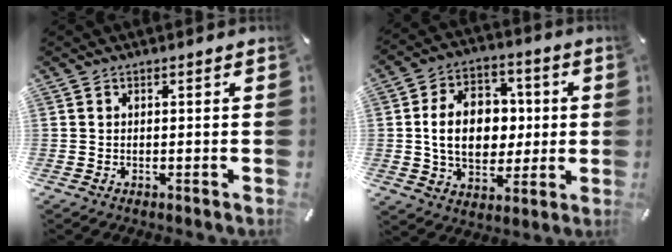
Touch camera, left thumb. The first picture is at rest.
{"total": 15.4, "force": [0.5, 11.9, 9.7], "torque": [-0.177, 0.013, 0.010]}